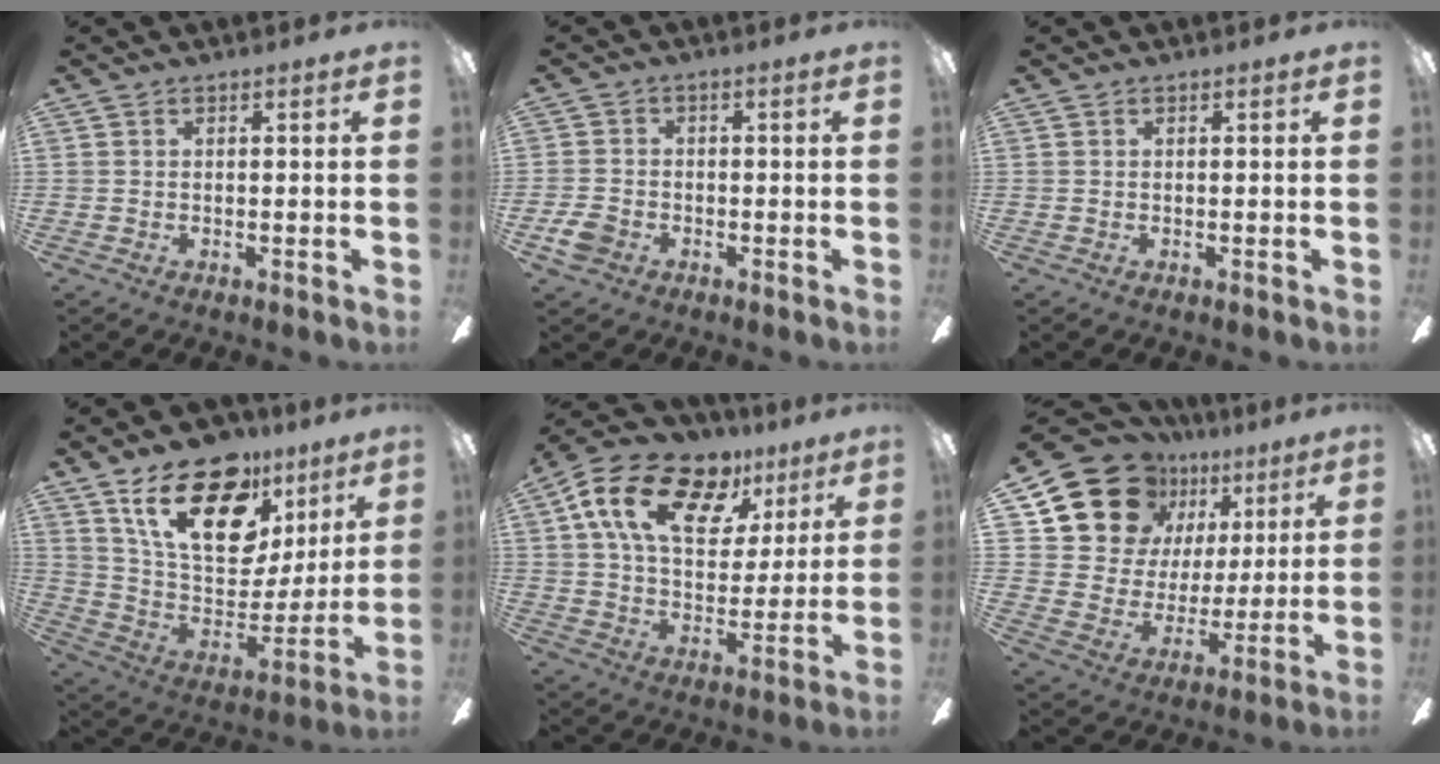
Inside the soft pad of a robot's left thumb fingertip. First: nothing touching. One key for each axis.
{"total": 4.2, "fx": -2.3, "fy": 3.2, "fz": 1.5, "tx": -0.041, "ty": 0.006, "tz": -0.044}
{"total": 0.0}
{"total": 22.9, "fx": 14.0, "fy": 12.1, "fz": 13.6, "tx": -0.230, "ty": -0.078, "tz": 0.249}
{"total": 19.4, "fx": 10.9, "fy": 11.1, "fz": 11.6, "tx": -0.210, "ty": -0.038, "tz": 0.194}
{"total": 17.0, "fx": 10.2, "fy": 12.3, "fz": 5.7, "tx": -0.111, "ty": -0.056, "tz": 0.198}